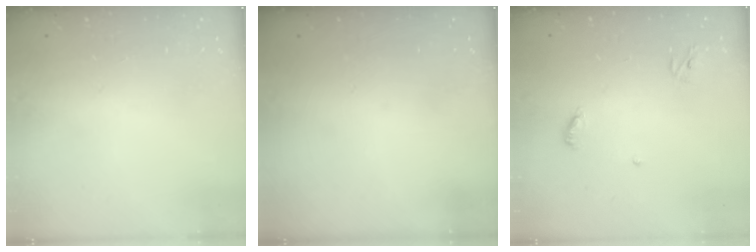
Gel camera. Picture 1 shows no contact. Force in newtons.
{"total": 0.0}
{"total": 4.9, "press": 4.9, "slide": 0.4}